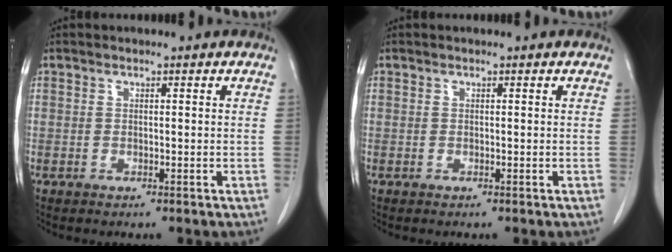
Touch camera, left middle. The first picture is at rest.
{"total": 0.0}